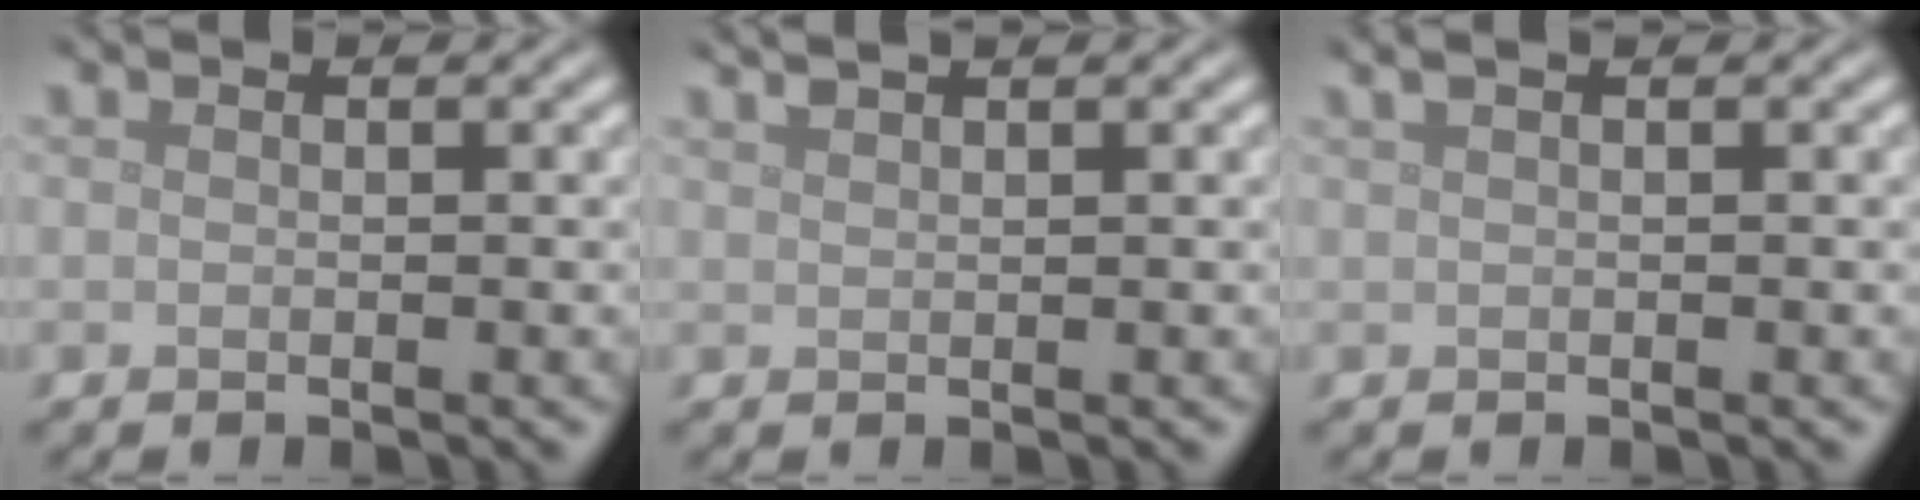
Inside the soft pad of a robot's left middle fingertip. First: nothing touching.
{"total": 2.0, "force": [1.6, 0.6, 1.1], "torque": [-0.008, 0.006, 0.019]}
{"total": 2.6, "force": [1.4, 1.2, 1.8], "torque": [-0.020, 0.014, 0.005]}